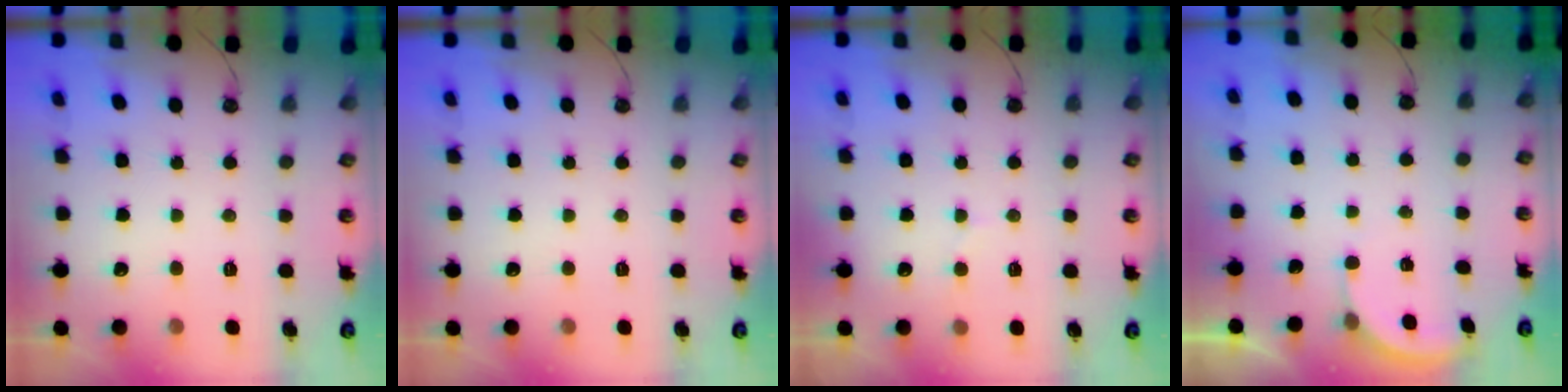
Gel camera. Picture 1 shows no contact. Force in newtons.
{"total": 0.0}
{"total": 5.4, "press": 5.4, "slide": 0.5}
{"total": 1.6, "press": 1.6, "slide": 0.3}